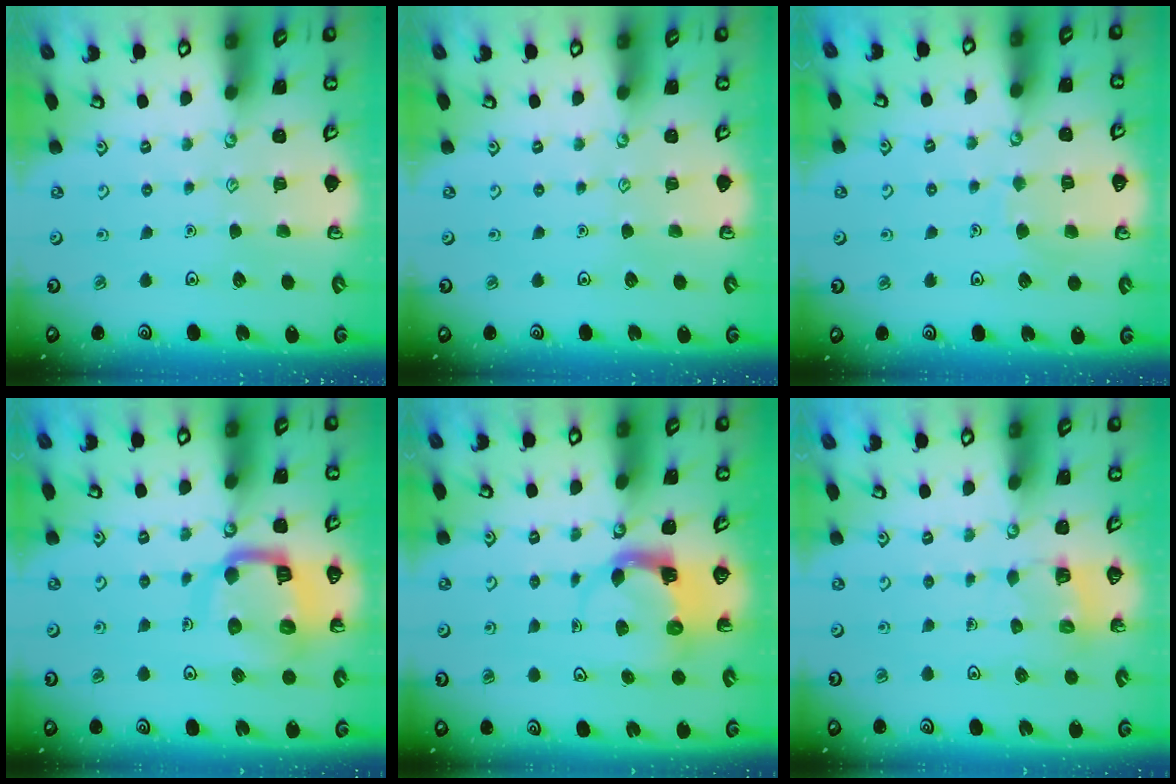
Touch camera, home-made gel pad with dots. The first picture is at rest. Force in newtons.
{"total": 0.0}
{"total": 5.3, "press": 5.2, "slide": 0.2}
{"total": 12.6, "press": 12.6, "slide": 1.4}
{"total": 3.8, "press": 3.8, "slide": 0.6}
{"total": 4.7, "press": 4.7, "slide": 0.2}